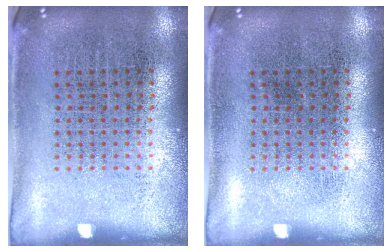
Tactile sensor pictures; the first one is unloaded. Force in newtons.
{"total": 0.0}